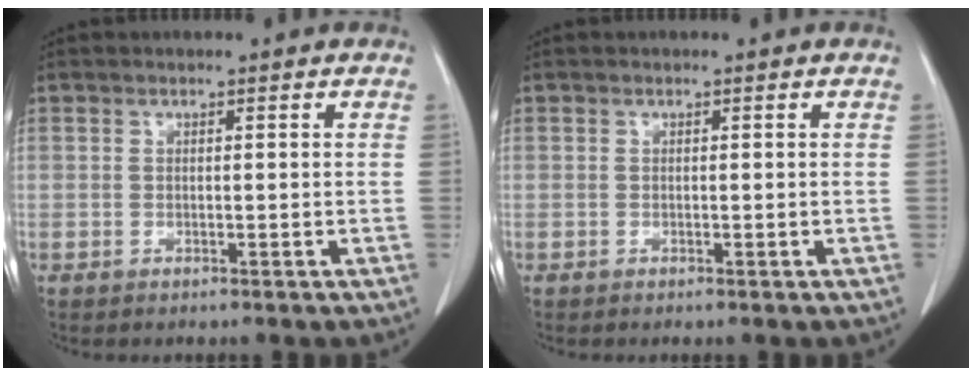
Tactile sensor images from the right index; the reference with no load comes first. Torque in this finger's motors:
{"motor_torque": [0.07, -0.02, -0.04, -0.01]}